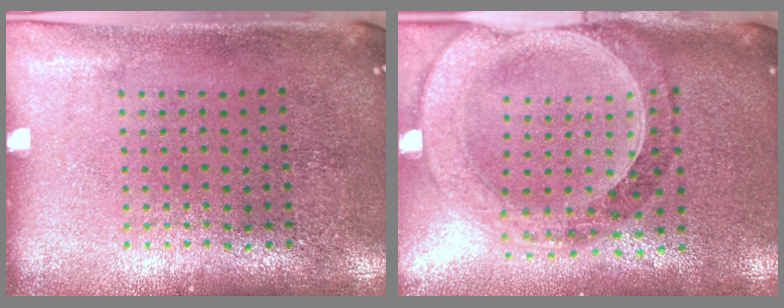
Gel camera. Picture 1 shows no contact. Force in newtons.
{"total": 1.4, "press": 1.3, "slide": 0.4}